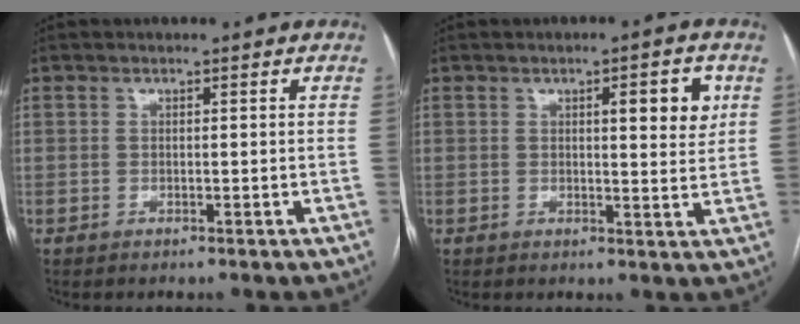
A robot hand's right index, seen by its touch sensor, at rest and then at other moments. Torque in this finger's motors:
{"motor_torque": [0.11, 0.02, 0.08, 0.03]}